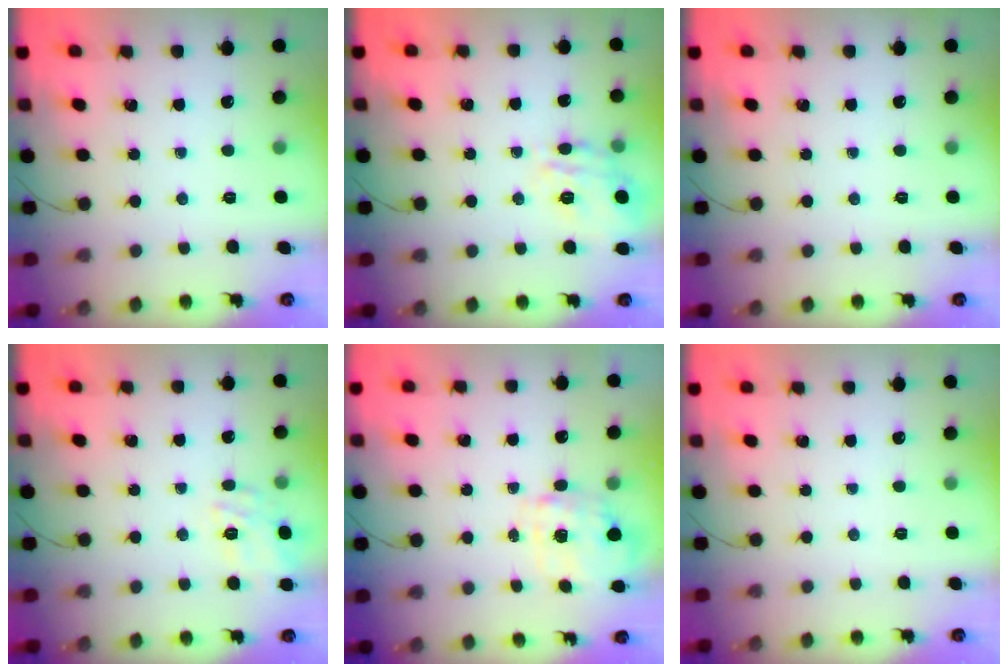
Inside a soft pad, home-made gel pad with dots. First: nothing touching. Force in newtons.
{"total": 11.8, "press": 11.7, "slide": 0.7}
{"total": 0.0}
{"total": 14.0, "press": 14.0, "slide": 0.5}
{"total": 4.0, "press": 3.9, "slide": 0.9}
{"total": 2.5, "press": 2.5, "slide": 0.5}